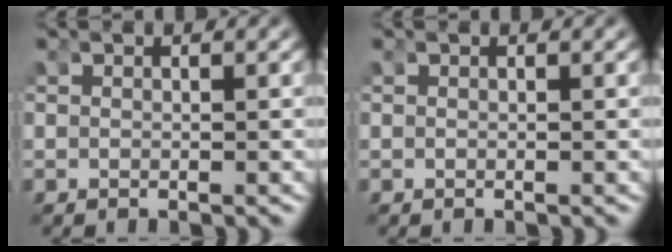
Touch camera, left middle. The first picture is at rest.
{"total": 0.0}